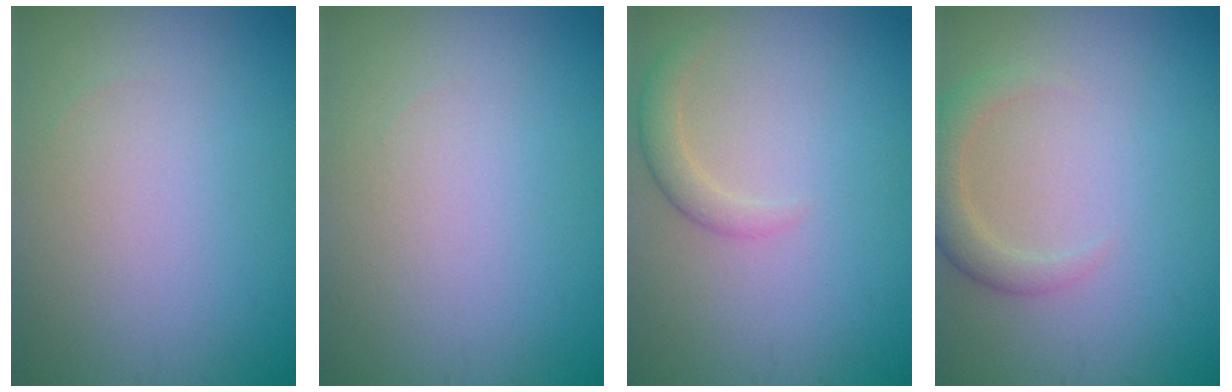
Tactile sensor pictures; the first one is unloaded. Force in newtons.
{"total": 0.0}
{"total": 1.8, "press": 1.8, "slide": 0.2}
{"total": 2.4, "press": 2.4, "slide": 0.3}